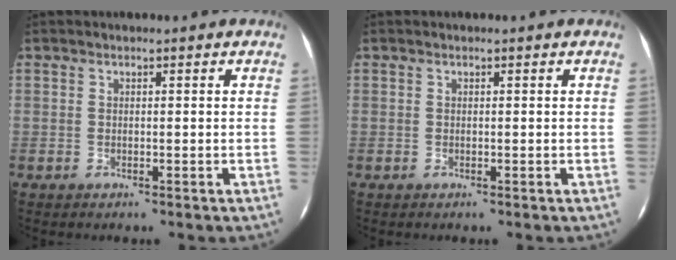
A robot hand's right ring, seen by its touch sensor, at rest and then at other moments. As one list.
[{"total": 0.0}]